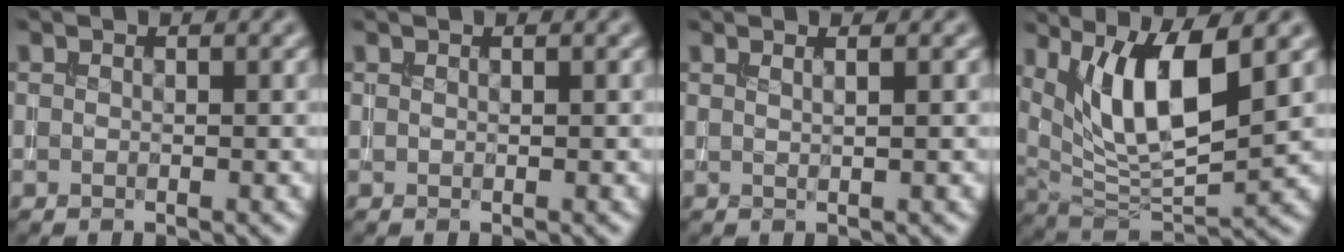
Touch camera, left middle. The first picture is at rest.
{"total": 0.0}
{"total": 1.8, "force": [1.0, 0.8, 1.3], "torque": [0.000, 0.000, -0.005]}
{"total": 8.9, "force": [3.5, 2.8, 7.7], "torque": [-0.136, -0.016, 0.067]}